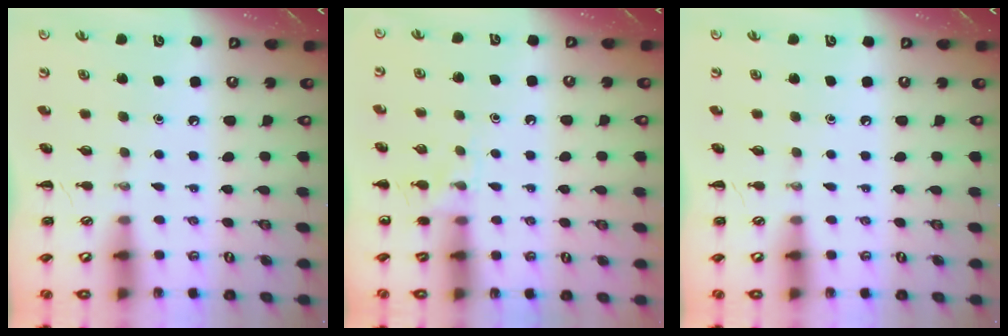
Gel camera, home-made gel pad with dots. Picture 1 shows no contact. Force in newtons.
{"total": 5.9, "press": 5.5, "slide": 2.1}
{"total": 0.0}